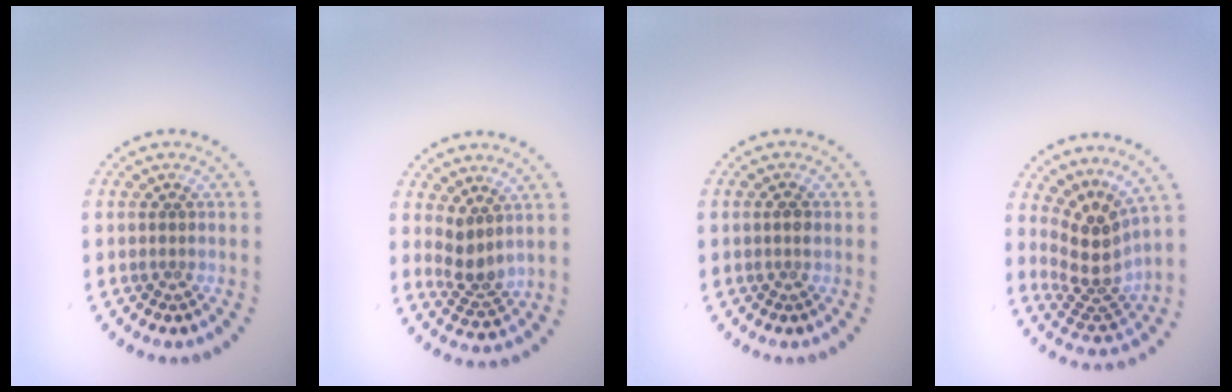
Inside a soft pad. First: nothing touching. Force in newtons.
{"total": 2.7, "press": 2.1, "slide": 1.7}
{"total": 0.9, "press": 0.8, "slide": 0.3}
{"total": 4.0, "press": 2.7, "slide": 2.9}